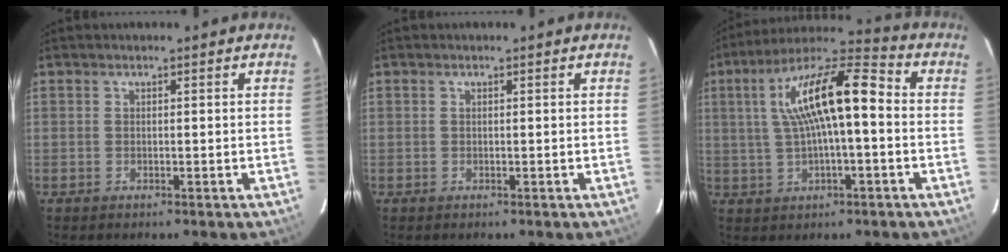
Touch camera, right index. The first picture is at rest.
{"total": 0.0}
{"total": 15.0, "force": [1.2, 4.1, 14.4], "torque": [-0.255, 0.031, 0.019]}